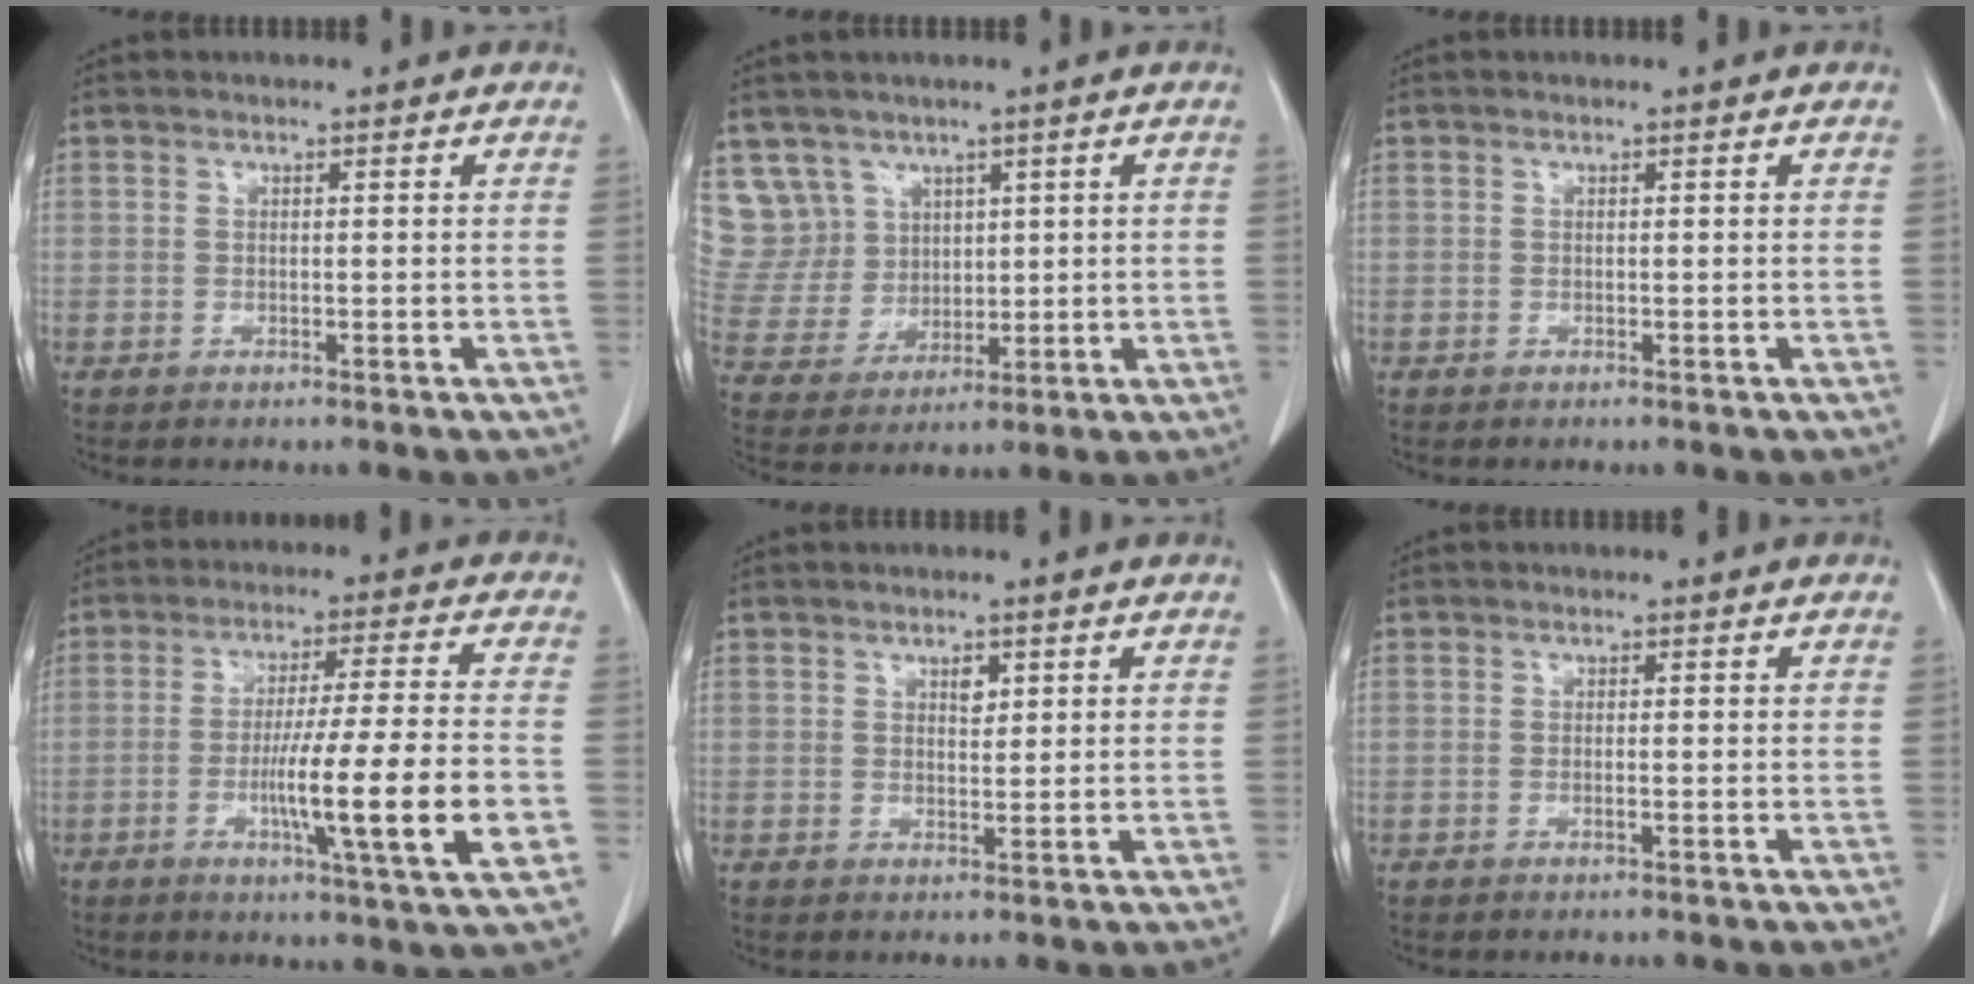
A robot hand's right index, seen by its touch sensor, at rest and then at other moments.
{"total": 9.3, "force": [5.6, 7.4, 0.3], "torque": [-0.017, 0.032, 0.127]}
{"total": 0.0}
{"total": 14.7, "force": [-3.7, -0.6, 14.2], "torque": [-0.236, -0.015, -0.063]}
{"total": 1.7, "force": [0.9, 0.9, 1.2], "torque": [-0.015, -0.004, 0.015]}
{"total": 0.6, "force": [-0.2, 0.0, 0.5], "torque": [-0.012, 0.000, -0.003]}